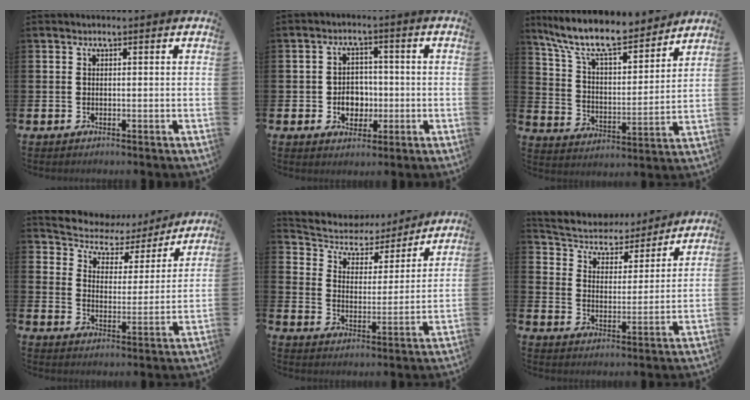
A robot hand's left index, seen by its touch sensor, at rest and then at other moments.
{"total": 3.9, "force": [-1.0, 3.4, 1.5], "torque": [-0.024, 0.002, -0.026]}
{"total": 10.9, "force": [9.6, 2.5, 4.6], "torque": [-0.122, -0.059, 0.165]}
{"total": 5.7, "force": [5.0, 2.5, 0.6], "torque": [-0.043, -0.041, 0.082]}
{"total": 5.5, "force": [4.8, 2.5, 0.7], "torque": [-0.043, -0.041, 0.077]}
{"total": 5.5, "force": [5.2, 1.9, 0.3], "torque": [-0.046, -0.043, 0.087]}